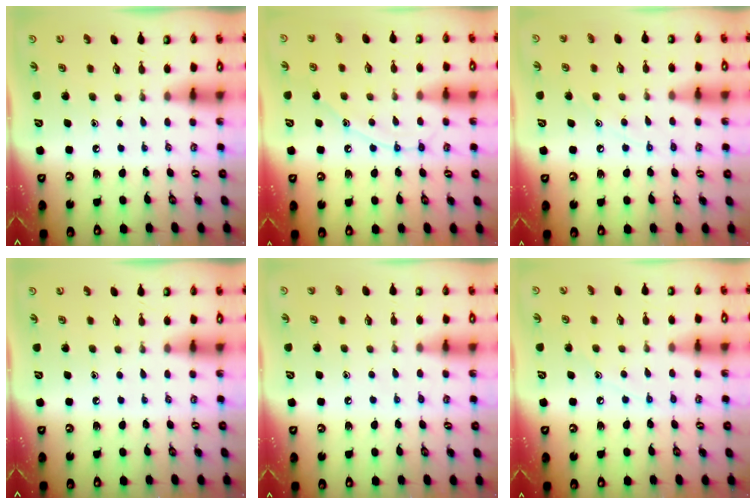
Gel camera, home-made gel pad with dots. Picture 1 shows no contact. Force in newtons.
{"total": 10.5, "press": 10.4, "slide": 0.9}
{"total": 7.4, "press": 7.4, "slide": 0.4}
{"total": 0.0}
{"total": 5.5, "press": 5.5, "slide": 0.6}
{"total": 6.3, "press": 6.3, "slide": 0.3}